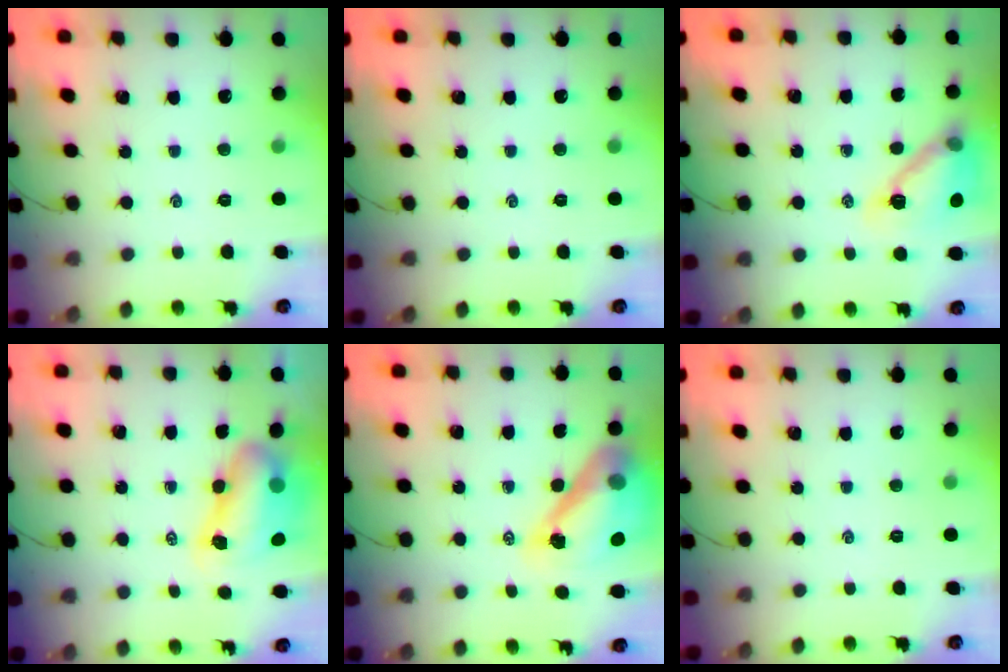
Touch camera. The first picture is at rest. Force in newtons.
{"total": 0.0}
{"total": 15.5, "press": 15.4, "slide": 1.8}
{"total": 10.4, "press": 10.0, "slide": 2.8}
{"total": 18.2, "press": 17.4, "slide": 5.3}
{"total": 0.0}